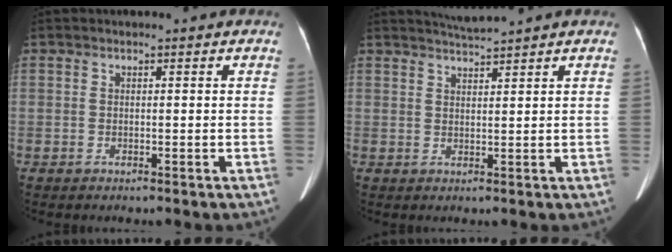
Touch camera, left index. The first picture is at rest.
{"total": 3.0, "force": [2.8, -1.1, 0.3], "torque": [-0.006, 0.004, 0.055]}